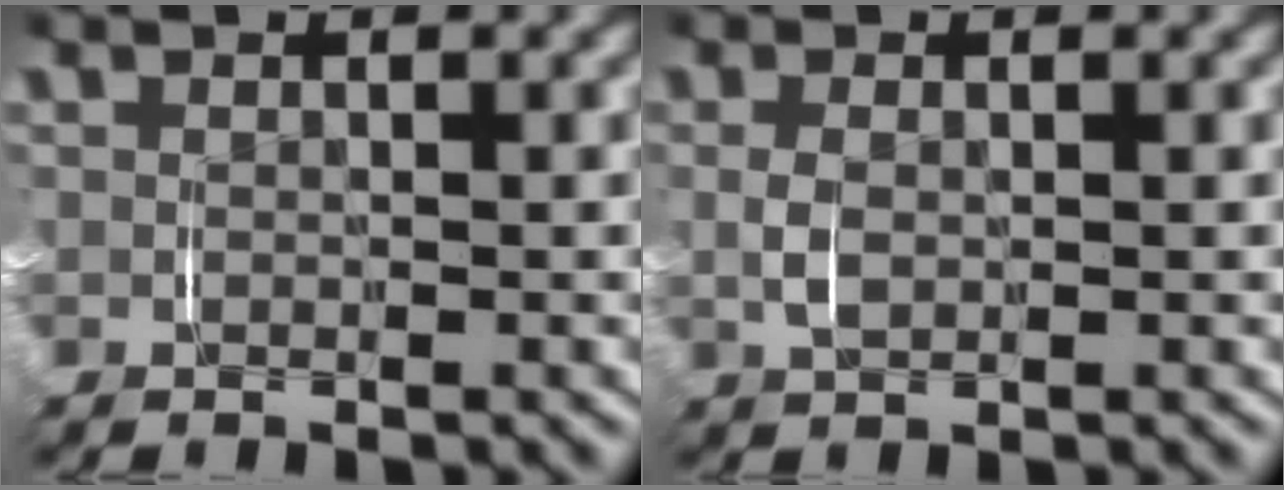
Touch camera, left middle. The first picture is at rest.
{"total": 1.0, "force": [-0.1, 0.1, 0.9], "torque": [-0.021, -0.005, 0.004]}